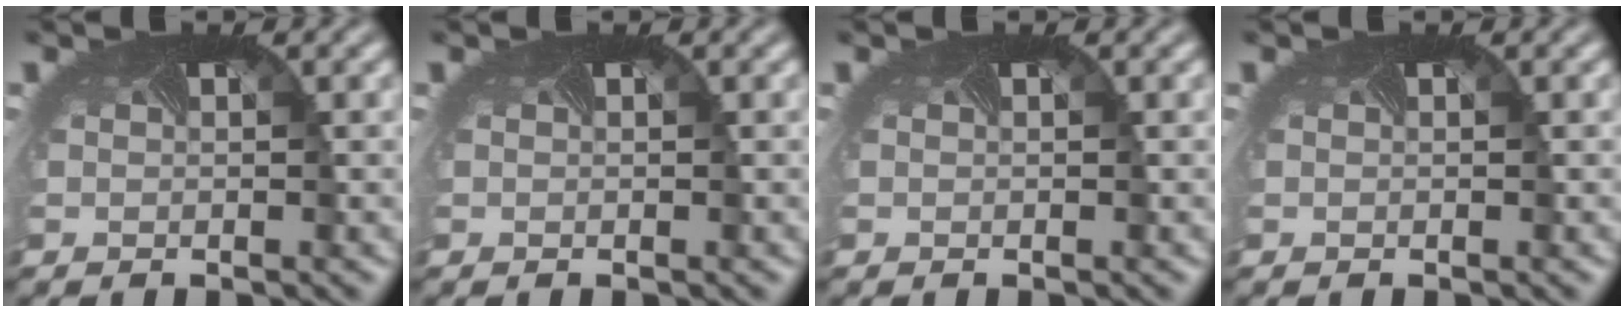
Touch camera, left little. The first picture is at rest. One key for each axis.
{"total": 0.0}
{"total": 0.0}
{"total": 0.0}